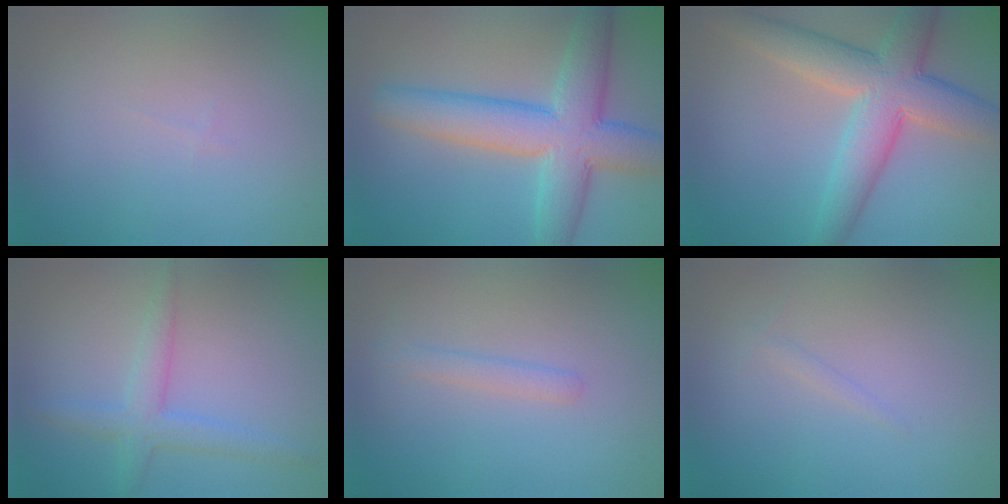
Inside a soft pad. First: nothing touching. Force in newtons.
{"total": 8.6, "press": 8.6, "slide": 0.2}
{"total": 8.0, "press": 8.0, "slide": 0.5}
{"total": 3.0, "press": 3.0, "slide": 0.2}
{"total": 1.4, "press": 1.4, "slide": 0.1}
{"total": 0.6, "press": 0.6, "slide": 0.1}